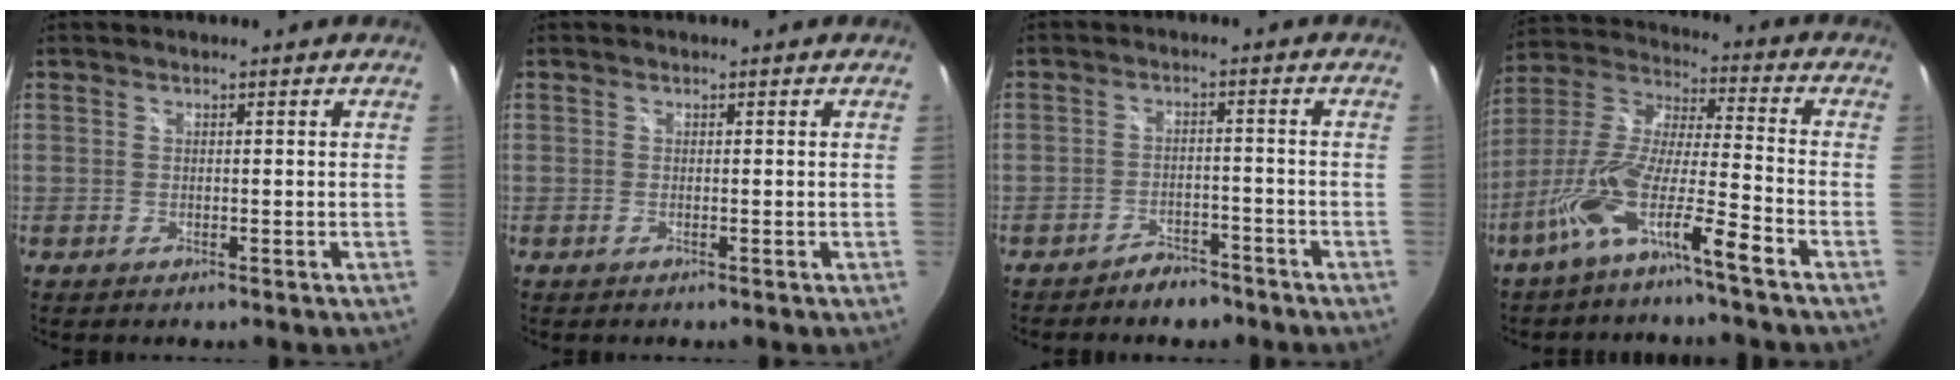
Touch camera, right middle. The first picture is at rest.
{"total": 0.0}
{"total": 4.7, "force": [-4.1, 2.0, 1.2], "torque": [-0.034, 0.010, -0.056]}
{"total": 12.1, "force": [-7.6, 0.4, 9.5], "torque": [-0.189, -0.003, -0.145]}